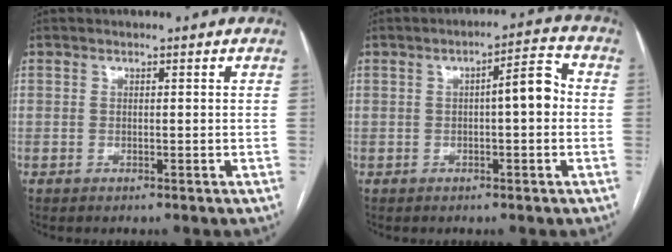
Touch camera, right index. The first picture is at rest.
{"total": 5.5, "force": [0.1, 1.0, 5.4], "torque": [-0.076, 0.021, -0.003]}